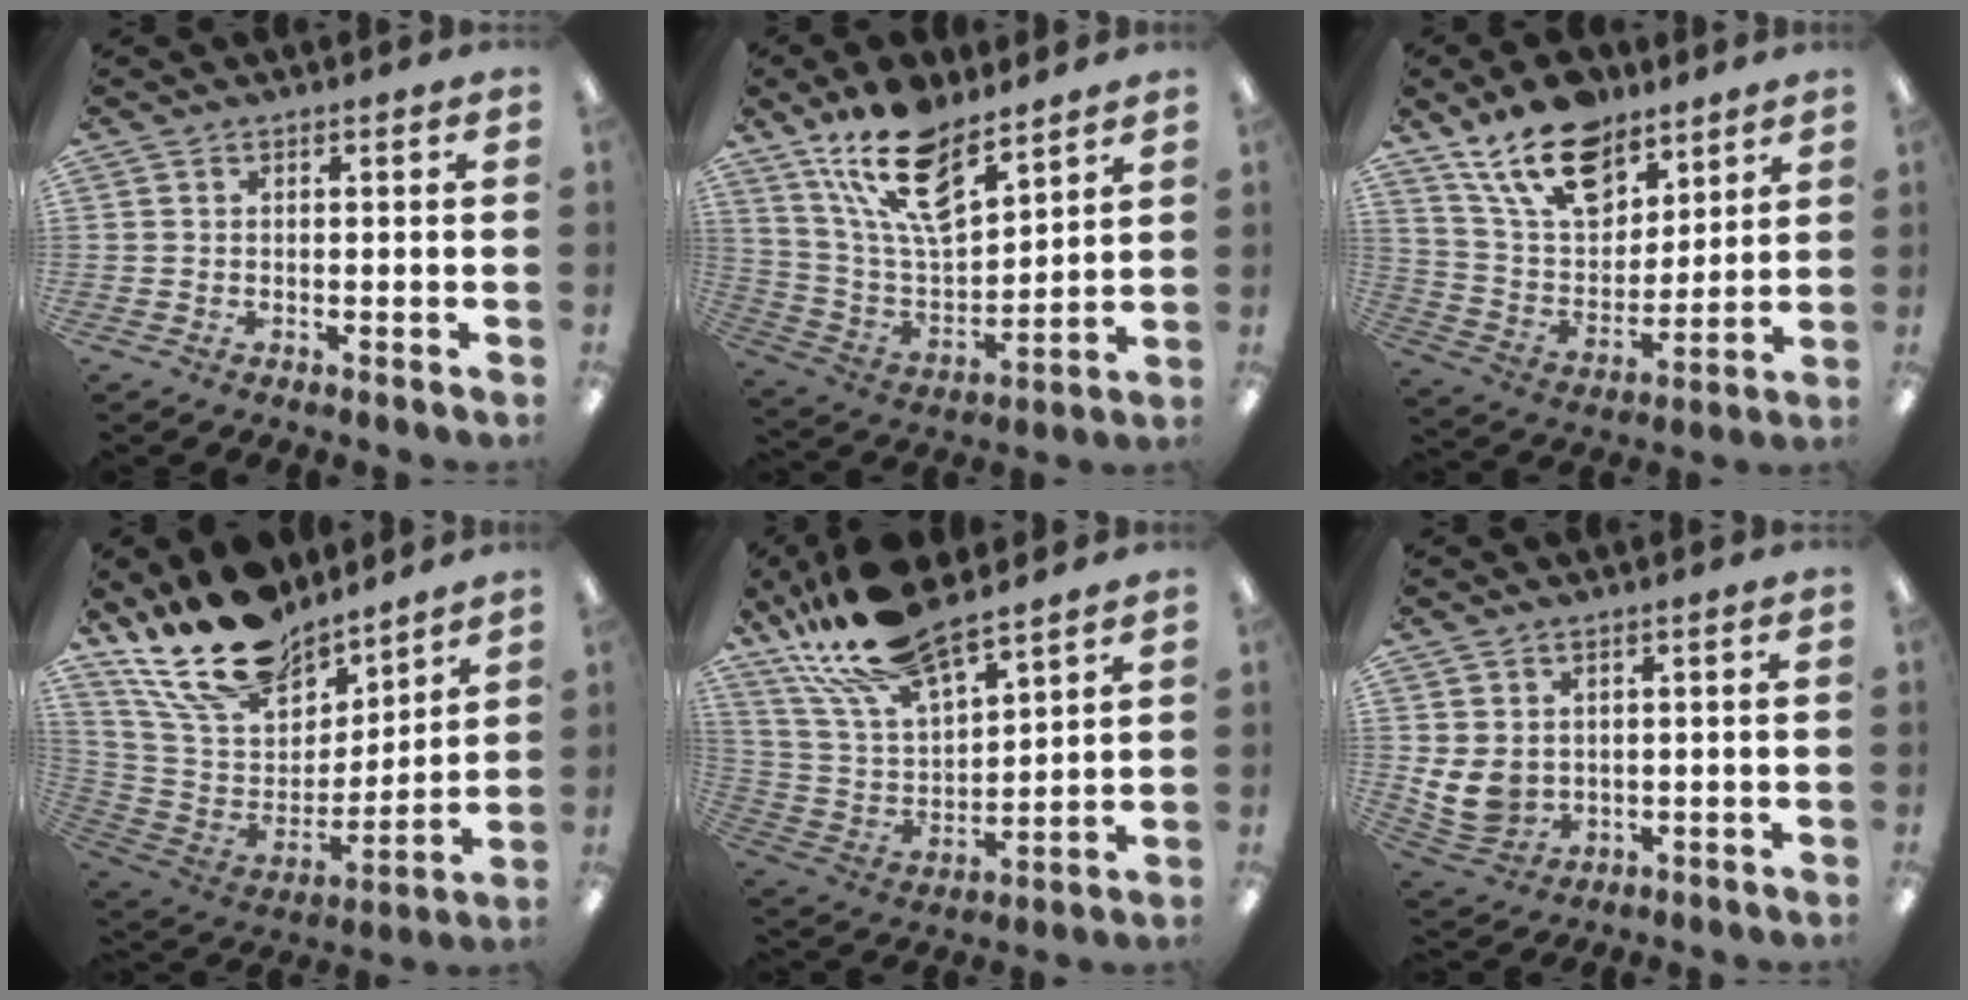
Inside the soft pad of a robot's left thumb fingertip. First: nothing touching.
{"total": 18.6, "force": [13.2, 7.7, 10.5], "torque": [-0.200, -0.068, 0.235]}
{"total": 17.8, "force": [12.7, 9.4, 8.3], "torque": [-0.150, -0.065, 0.230]}
{"total": 21.7, "force": [17.3, 9.8, 8.7], "torque": [-0.181, -0.112, 0.315]}
{"total": 19.4, "force": [15.7, 6.3, 9.5], "torque": [-0.212, -0.078, 0.285]}
{"total": 6.9, "force": [1.6, 5.5, 3.8], "torque": [-0.093, -0.008, 0.034]}